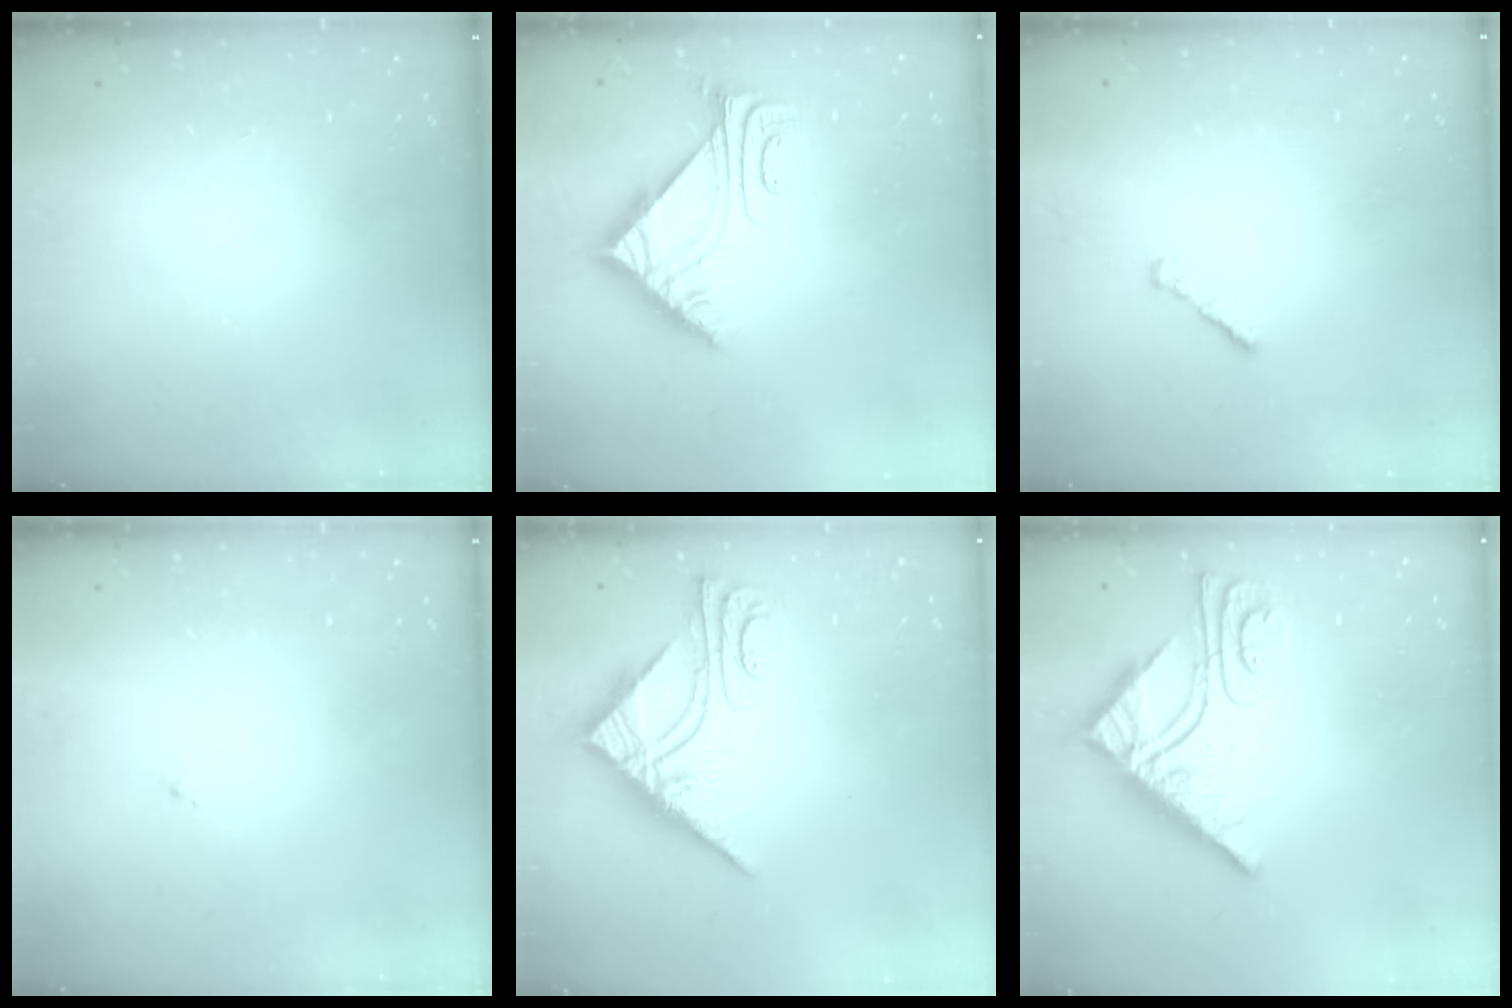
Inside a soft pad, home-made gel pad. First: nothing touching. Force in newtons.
{"total": 7.0, "press": 6.9, "slide": 0.9}
{"total": 1.6, "press": 1.5, "slide": 0.5}
{"total": 0.8, "press": 0.7, "slide": 0.3}
{"total": 9.8, "press": 9.7, "slide": 0.9}
{"total": 12.6, "press": 12.5, "slide": 1.0}